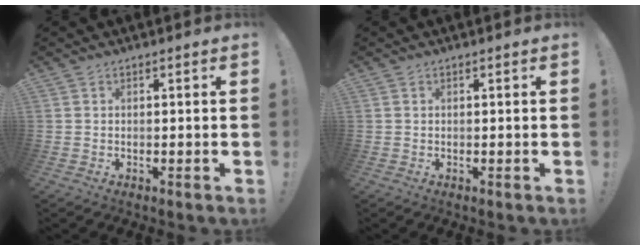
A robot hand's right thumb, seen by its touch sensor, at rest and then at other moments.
{"total": 0.0}